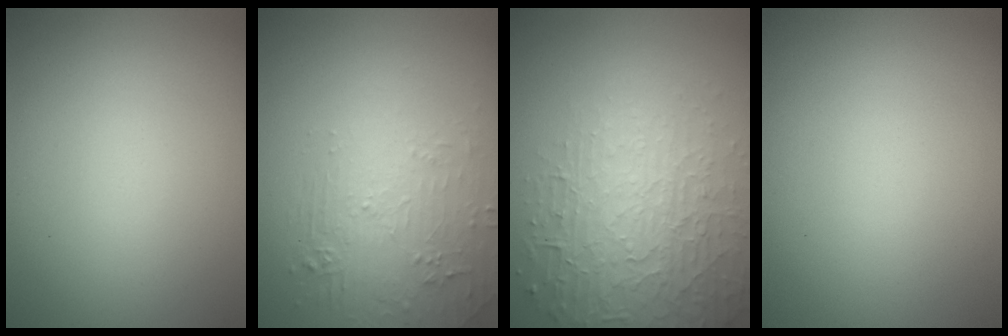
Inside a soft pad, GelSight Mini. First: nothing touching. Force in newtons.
{"total": 2.2, "press": 1.3, "slide": 1.8}
{"total": 5.9, "press": 4.7, "slide": 3.5}
{"total": 0.0}